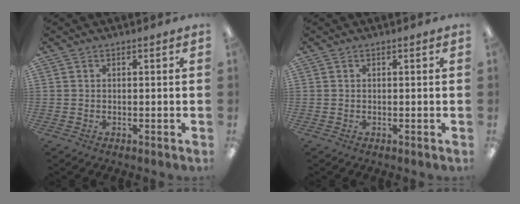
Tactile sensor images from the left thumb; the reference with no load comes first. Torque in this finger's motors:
{"motor_torque": [0.00, 0.00, 0.00, 0.00, 0.00]}